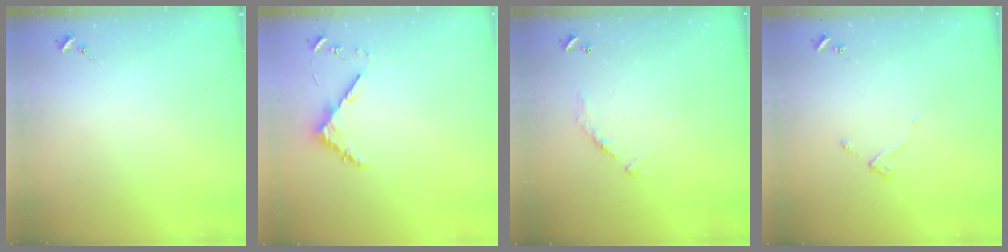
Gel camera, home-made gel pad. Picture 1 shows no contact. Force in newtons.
{"total": 4.6, "press": 4.6, "slide": 0.4}
{"total": 9.1, "press": 9.1, "slide": 0.8}
{"total": 3.6, "press": 3.6, "slide": 0.5}